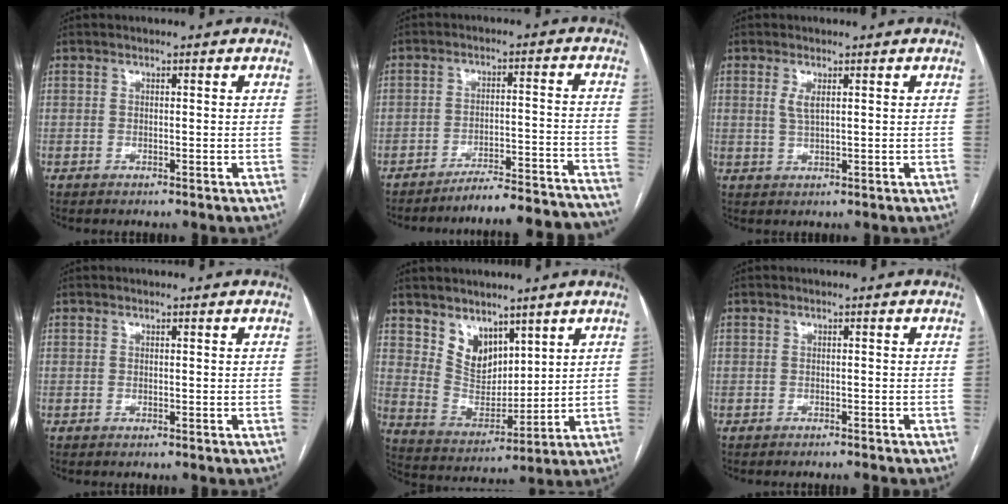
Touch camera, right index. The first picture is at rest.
{"total": 19.2, "force": [-18.6, 0.3, 4.7], "torque": [-0.019, 0.012, -0.238]}
{"total": 2.3, "force": [0.9, 0.6, 2.0], "torque": [-0.048, -0.003, 0.020]}
{"total": 0.0}
{"total": 7.9, "force": [5.3, 4.8, 3.4], "torque": [-0.064, 0.000, 0.115]}
{"total": 1.9, "force": [-1.8, -0.6, 0.4], "torque": [-0.001, -0.002, -0.023]}